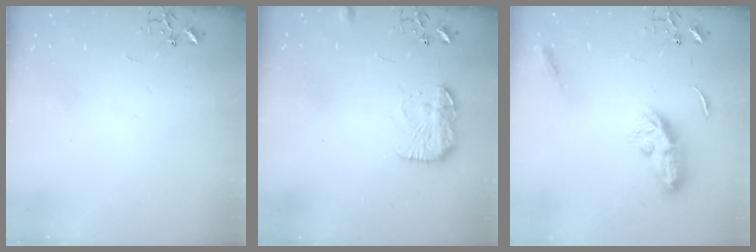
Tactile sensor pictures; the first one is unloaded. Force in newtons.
{"total": 11.5, "press": 11.4, "slide": 0.6}
{"total": 10.4, "press": 10.4, "slide": 0.1}